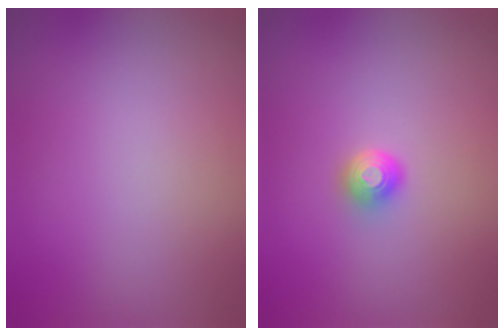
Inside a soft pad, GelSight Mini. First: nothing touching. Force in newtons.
{"total": 1.6, "press": 1.3, "slide": 0.9}